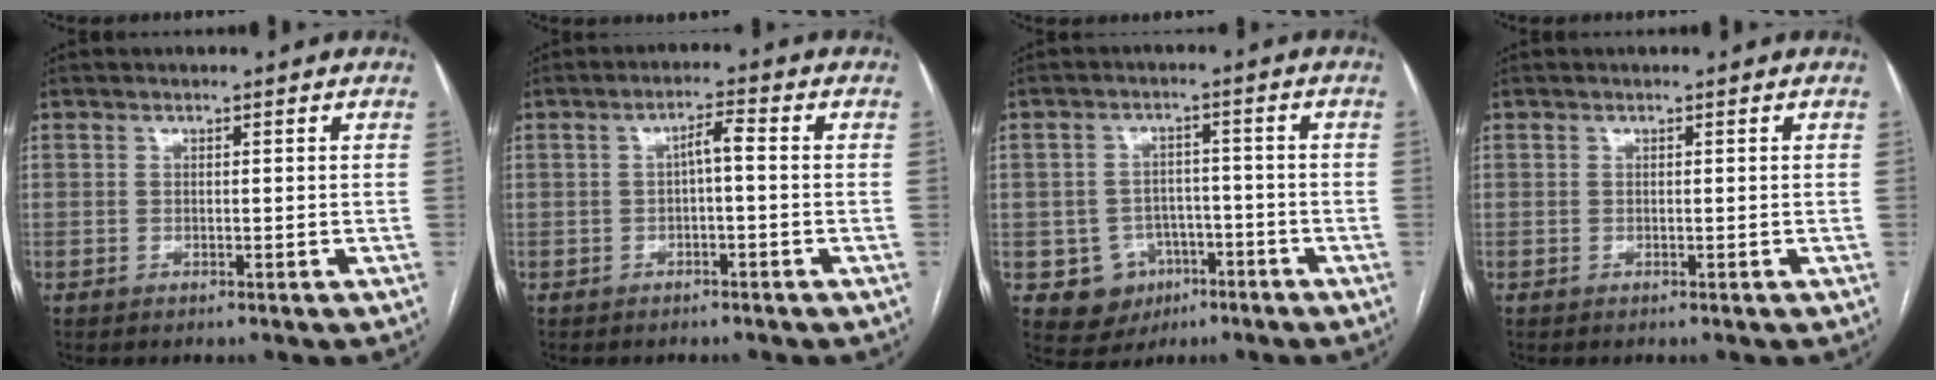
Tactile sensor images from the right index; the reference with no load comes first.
{"total": 2.8, "force": [-0.2, 0.4, 2.7], "torque": [-0.046, 0.012, -0.002]}
{"total": 7.1, "force": [-3.0, 6.3, 1.3], "torque": [-0.018, 0.011, -0.034]}
{"total": 0.0}